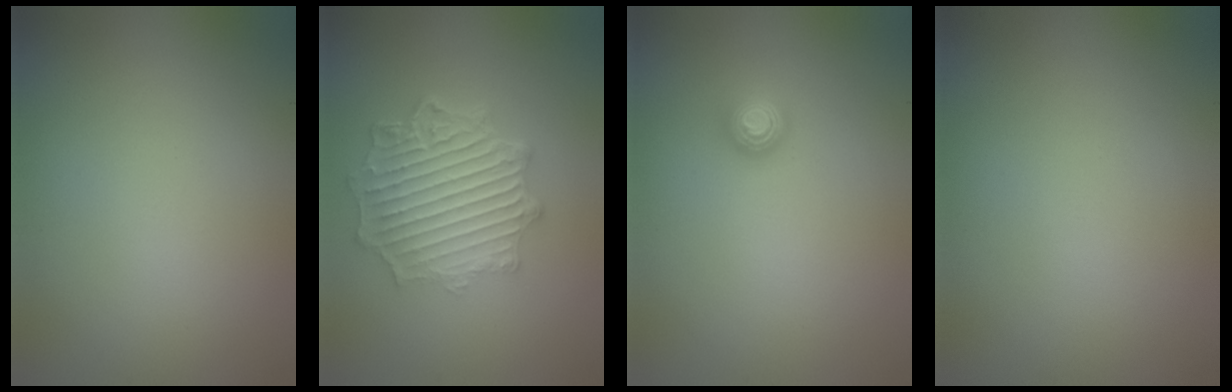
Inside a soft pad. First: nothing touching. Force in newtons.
{"total": 7.1, "press": 5.3, "slide": 4.7}
{"total": 1.1, "press": 1.1, "slide": 0.4}
{"total": 0.0}